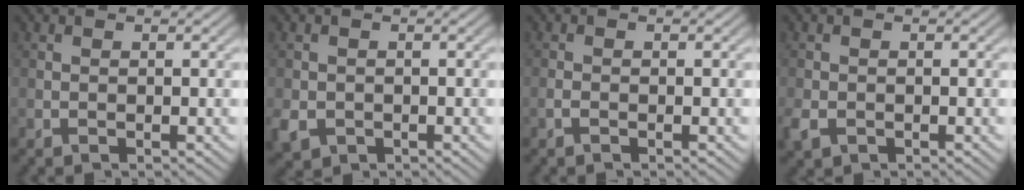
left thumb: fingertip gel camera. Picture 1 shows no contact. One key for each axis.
{"total": 2.7, "fx": -1.1, "fy": 2.3, "fz": 1.1, "tx": -0.032, "ty": -0.013, "tz": -0.022}
{"total": 0.8, "fx": -0.5, "fy": 0.3, "fz": 0.5, "tx": -0.012, "ty": 0.001, "tz": -0.011}
{"total": 2.1, "fx": -1.0, "fy": 1.6, "fz": 1.1, "tx": -0.030, "ty": -0.010, "tz": -0.022}